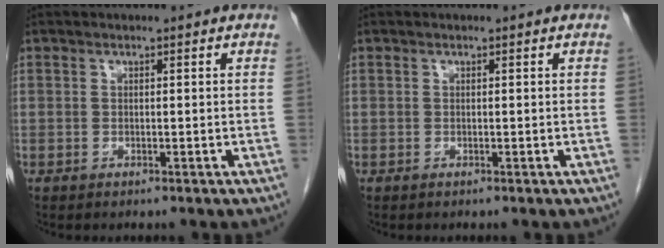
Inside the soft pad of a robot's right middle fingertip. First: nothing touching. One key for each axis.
{"total": 0.0}